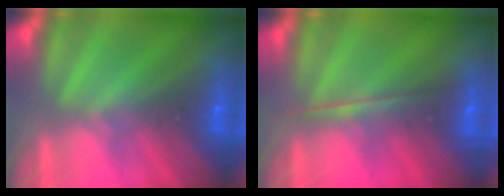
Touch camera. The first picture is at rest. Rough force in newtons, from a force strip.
{"total": 1.7}